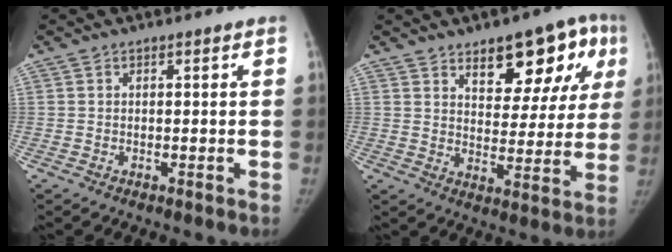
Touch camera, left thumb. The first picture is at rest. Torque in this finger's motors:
{"motor_torque": [0.91, 0.95, 0.79, -0.74, 0.01]}